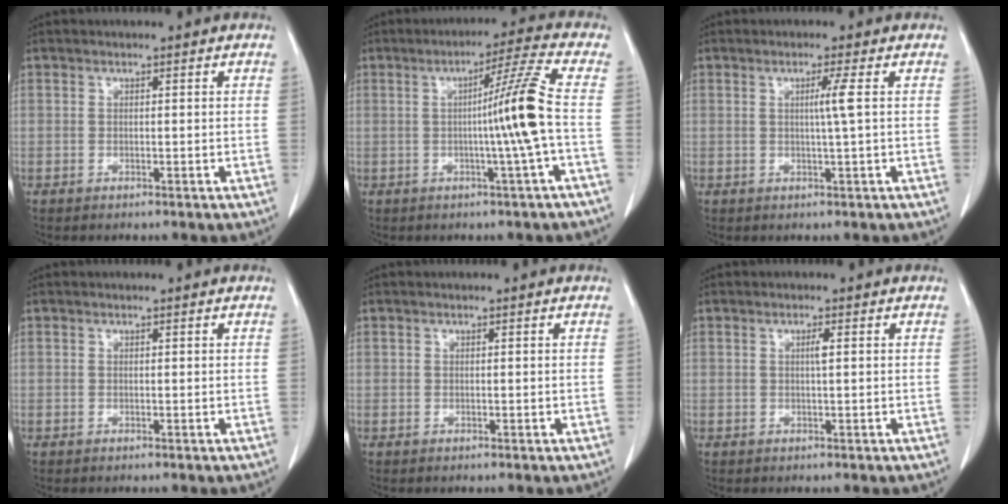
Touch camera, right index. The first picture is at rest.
{"total": 8.5, "force": [-0.8, -2.6, 8.0], "torque": [-0.122, 0.004, -0.011]}
{"total": 2.6, "force": [0.4, -0.9, 2.4], "torque": [-0.045, -0.005, 0.008]}
{"total": 0.0}
{"total": 0.0}
{"total": 1.1, "force": [0.2, 0.0, 1.1], "torque": [-0.021, 0.001, 0.003]}